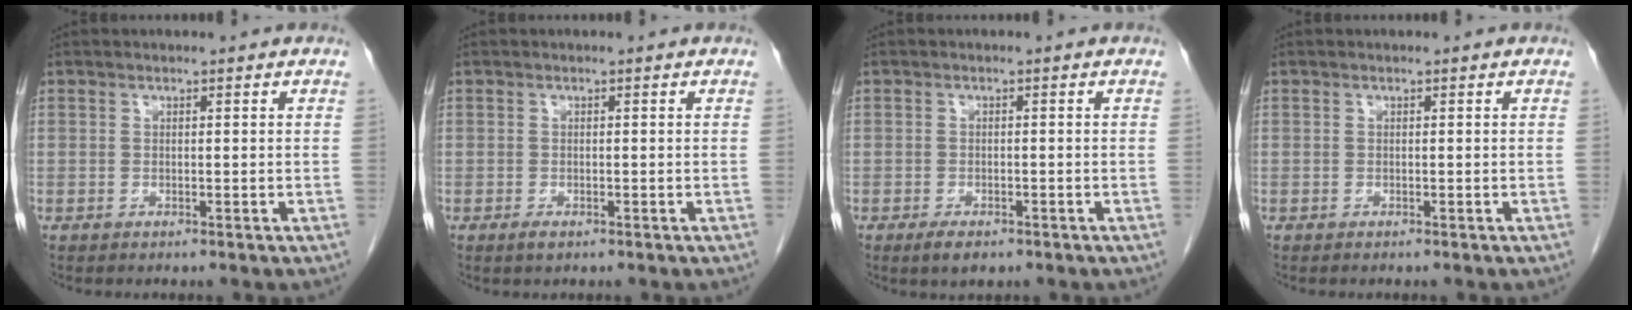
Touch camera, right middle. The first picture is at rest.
{"total": 1.2, "force": [-0.7, 0.5, 0.8], "torque": [-0.017, -0.001, -0.009]}
{"total": 2.9, "force": [-1.9, 1.2, 1.8], "torque": [-0.035, -0.004, -0.025]}
{"total": 0.0}